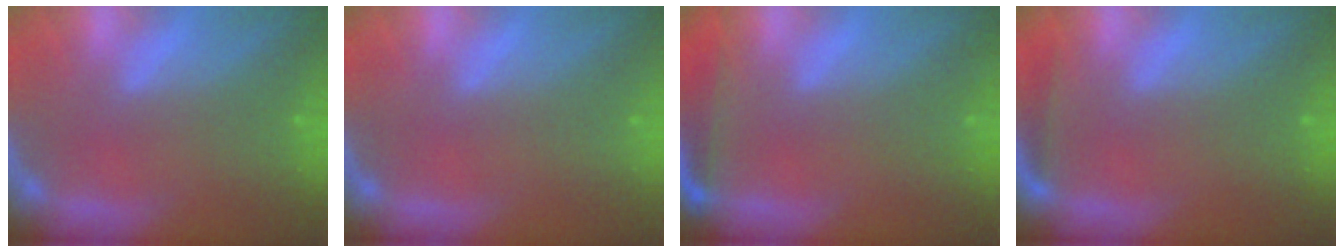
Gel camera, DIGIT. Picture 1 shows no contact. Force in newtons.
{"total": 0.0}
{"total": 3.5}
{"total": 1.4}